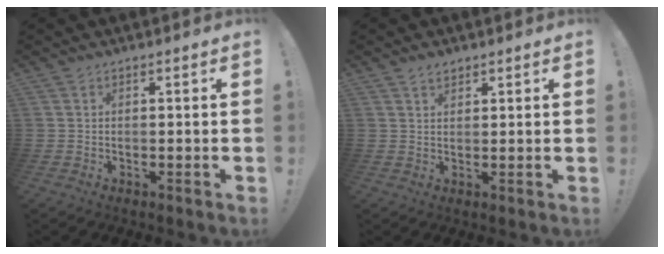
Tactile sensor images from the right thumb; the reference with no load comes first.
{"total": 2.2, "force": [1.8, 1.1, 0.8], "torque": [-0.006, -0.011, 0.030]}